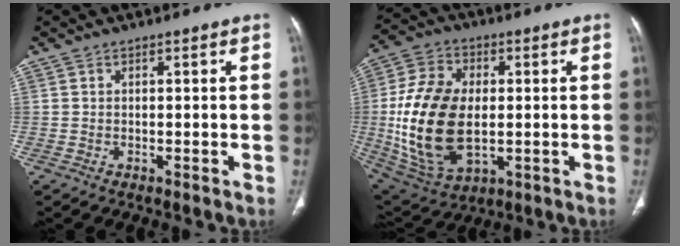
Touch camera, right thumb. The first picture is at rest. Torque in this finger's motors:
{"motor_torque": [2.10, 1.95, 2.50, -0.04, 0.32]}